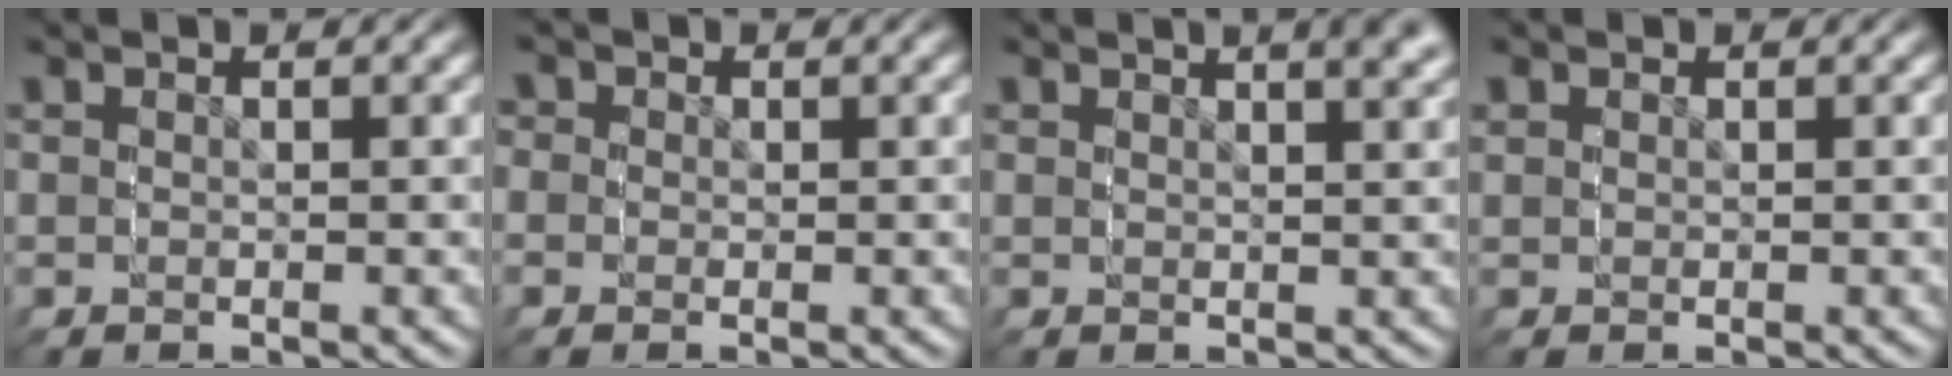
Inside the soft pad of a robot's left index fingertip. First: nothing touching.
{"total": 2.8, "force": [0.3, 2.7, -0.5], "torque": [0.003, -0.025, 0.008]}
{"total": 1.2, "force": [1.1, 0.0, 0.5], "torque": [0.002, 0.007, 0.018]}
{"total": 0.7, "force": [0.2, 0.6, -0.2], "torque": [0.004, -0.007, 0.004]}